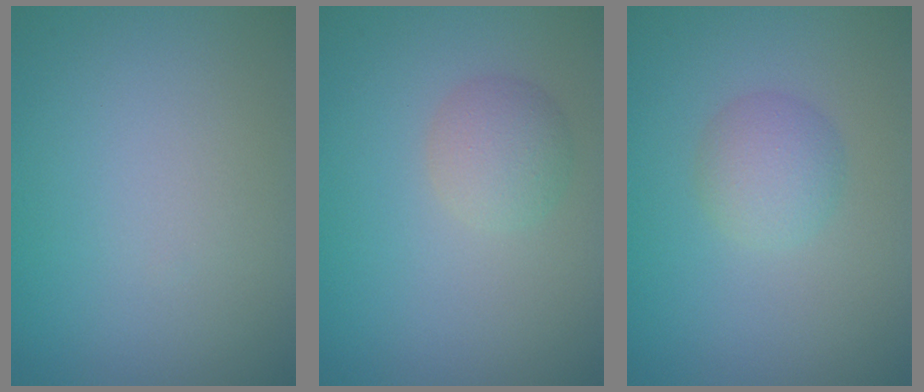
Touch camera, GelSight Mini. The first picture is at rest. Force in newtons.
{"total": 2.4, "press": 2.4, "slide": 0.1}
{"total": 2.5, "press": 2.5, "slide": 0.0}